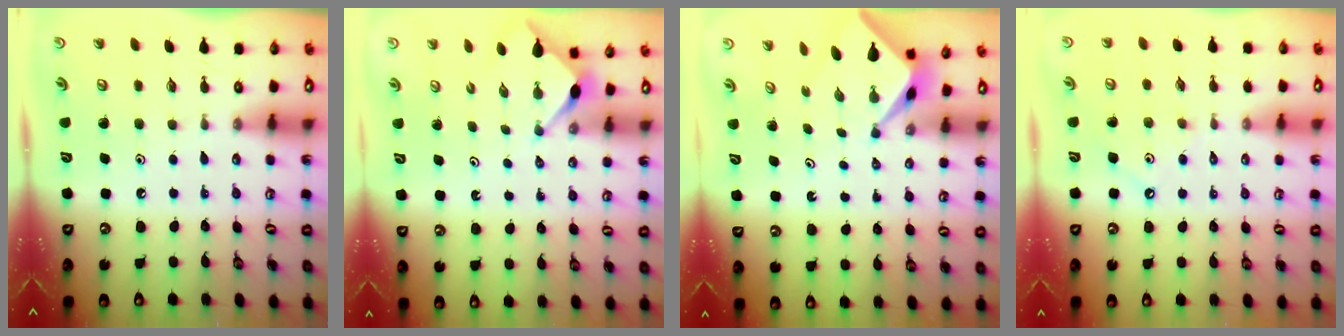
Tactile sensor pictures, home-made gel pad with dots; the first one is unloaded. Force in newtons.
{"total": 2.8, "press": 2.8, "slide": 0.3}
{"total": 2.9, "press": 2.9, "slide": 0.1}
{"total": 1.7, "press": 1.7, "slide": 0.3}